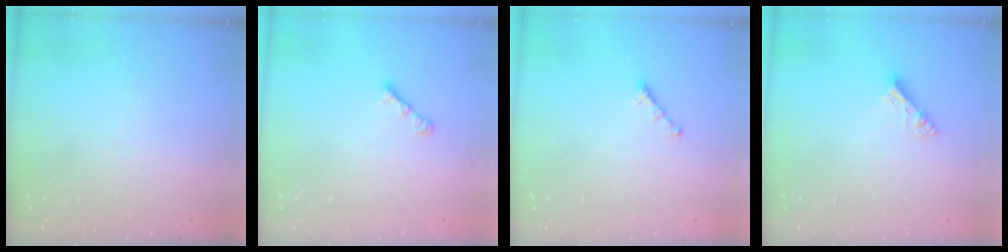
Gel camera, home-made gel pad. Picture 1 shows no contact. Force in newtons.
{"total": 3.0, "press": 2.9, "slide": 0.7}
{"total": 1.6, "press": 1.5, "slide": 0.5}
{"total": 5.5, "press": 5.5, "slide": 0.1}